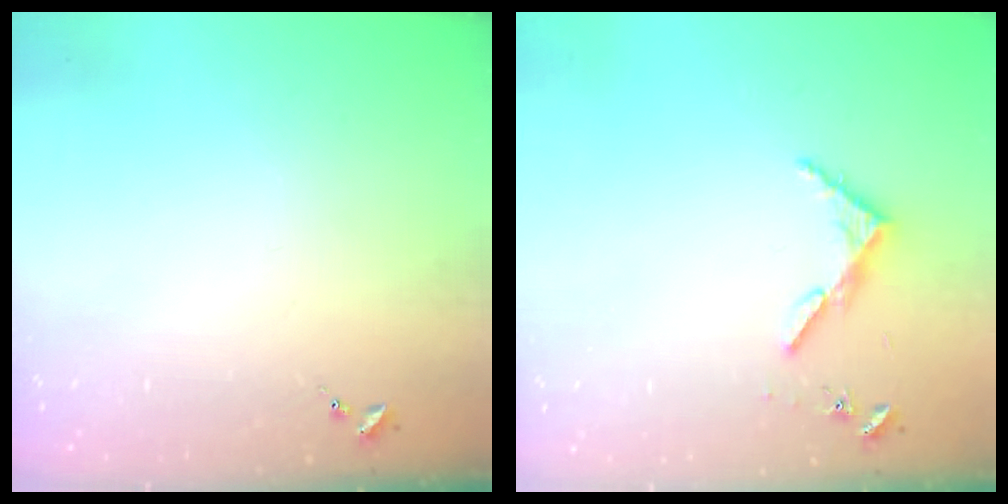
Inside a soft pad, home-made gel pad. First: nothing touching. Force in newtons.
{"total": 3.9, "press": 3.9, "slide": 0.3}